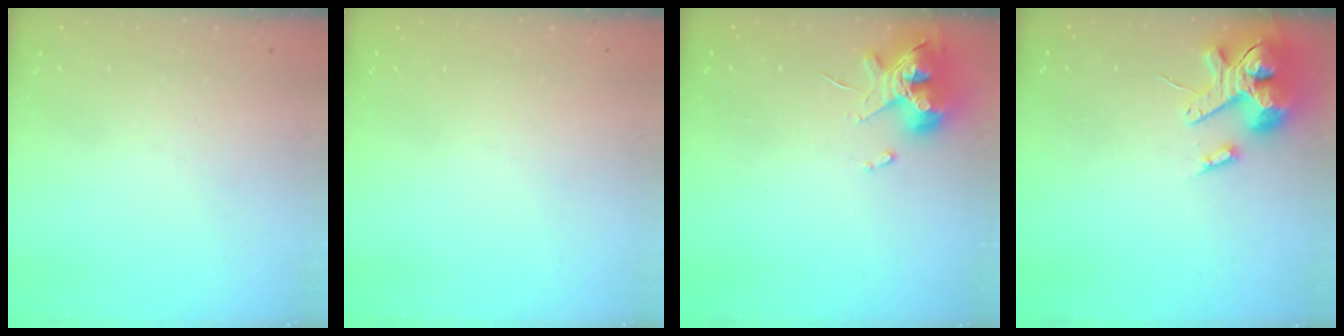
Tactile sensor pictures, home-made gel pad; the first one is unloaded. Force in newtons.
{"total": 0.0}
{"total": 11.7, "press": 11.5, "slide": 1.7}
{"total": 13.9, "press": 13.8, "slide": 2.1}